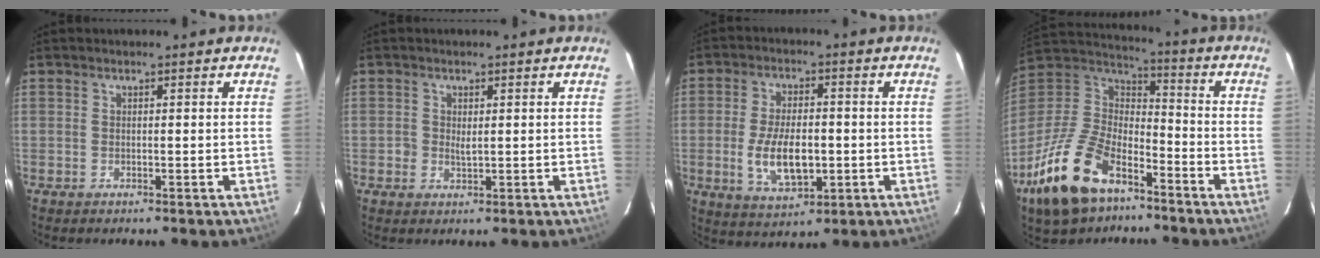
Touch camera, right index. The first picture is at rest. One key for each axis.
{"total": 1.5, "fx": 0.1, "fy": 1.2, "fz": 0.8, "tx": -0.021, "ty": -0.001, "tz": 0.001}
{"total": 10.6, "fx": -2.0, "fy": 5.1, "fz": 9.0, "tx": -0.181, "ty": -0.010, "tz": -0.026}
{"total": 21.5, "fx": -12.6, "fy": 11.5, "fz": 13.1, "tx": -0.290, "ty": -0.015, "tz": -0.226}